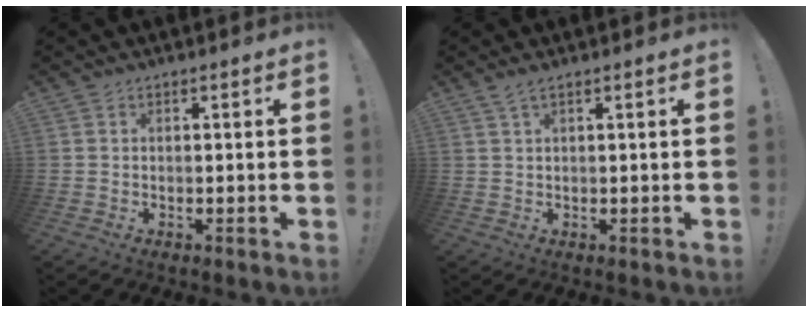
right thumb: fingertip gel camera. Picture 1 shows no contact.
{"total": 2.0, "force": [1.2, 0.3, 1.6], "torque": [-0.035, -0.001, 0.021]}